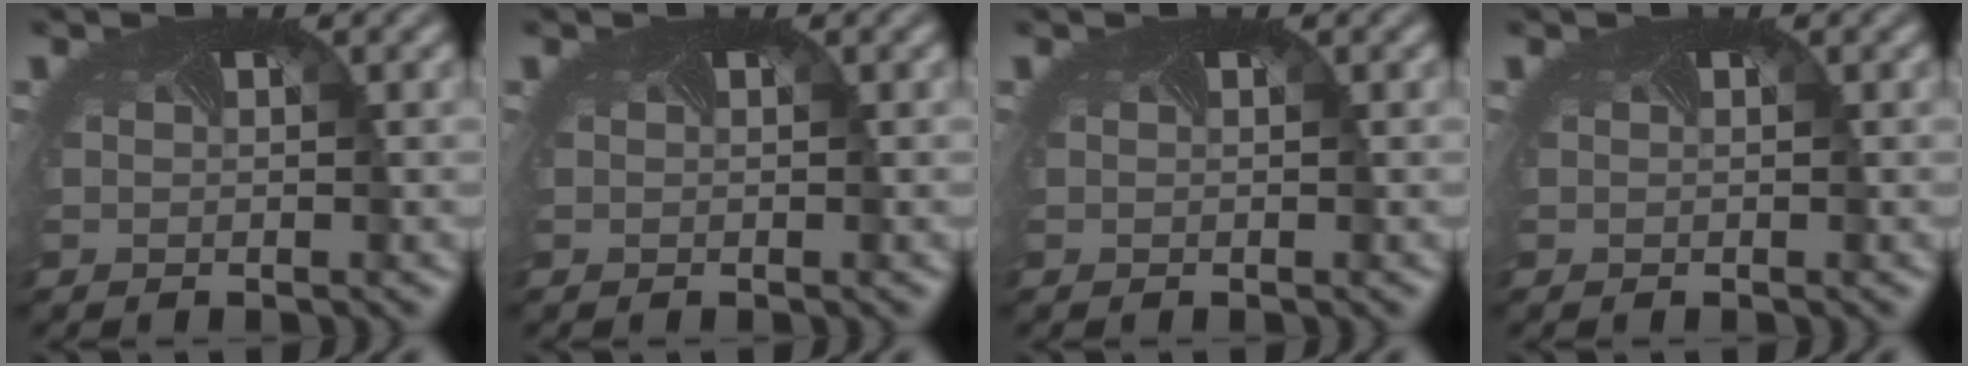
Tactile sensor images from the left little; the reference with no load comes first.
{"total": 0.0}
{"total": 0.0}
{"total": 0.0}